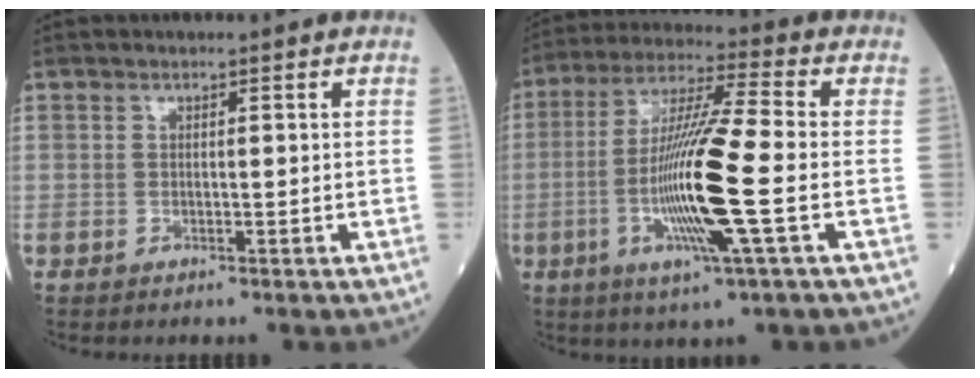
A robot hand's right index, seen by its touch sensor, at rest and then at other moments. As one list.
[{"total": 14.6, "force": [-3.1, -0.3, 14.3], "torque": [-0.286, -0.009, -0.063]}]